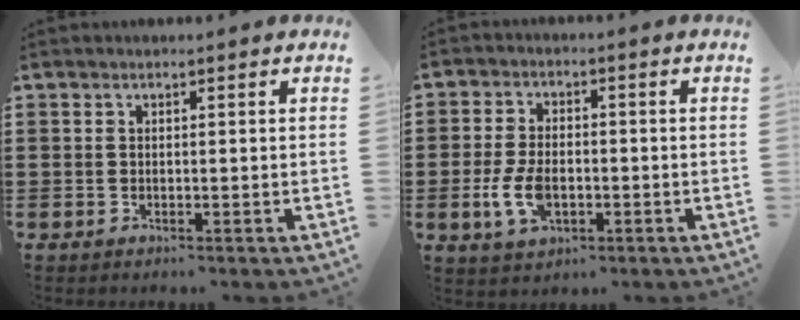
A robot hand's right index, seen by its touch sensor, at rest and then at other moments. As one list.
[{"total": 5.8, "force": [-1.5, 3.2, 4.6], "torque": [-0.107, -0.005, -0.029]}]